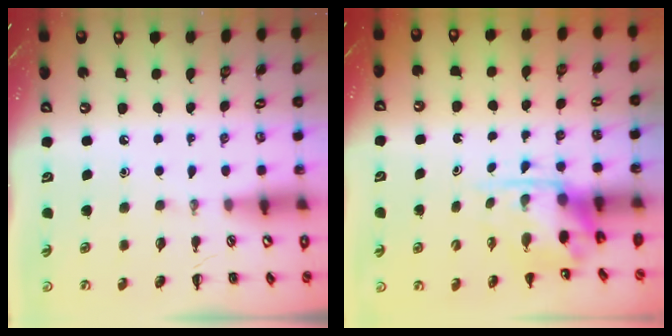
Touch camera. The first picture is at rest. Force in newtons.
{"total": 3.7, "press": 3.7, "slide": 0.6}